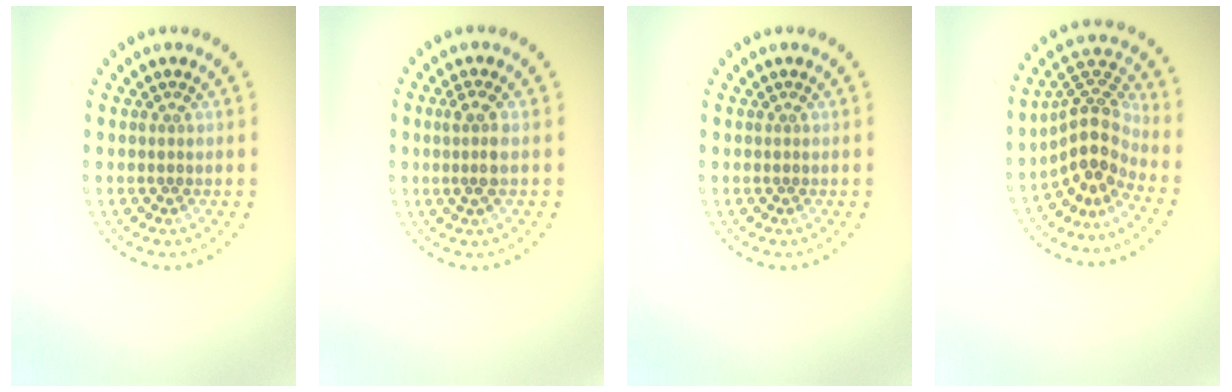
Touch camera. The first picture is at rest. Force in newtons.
{"total": 2.0, "press": 1.5, "slide": 1.3}
{"total": 0.0}
{"total": 4.4, "press": 3.1, "slide": 3.0}